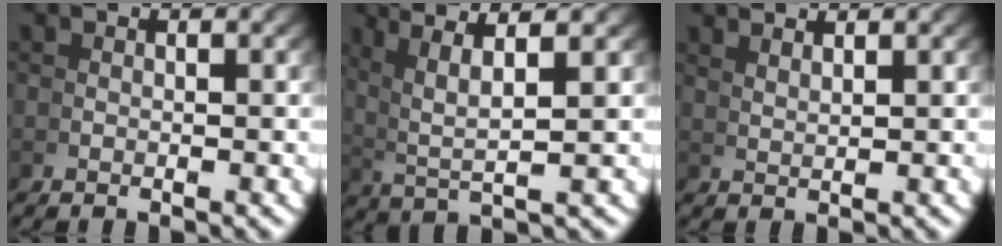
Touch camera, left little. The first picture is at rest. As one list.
[{"total": 6.7, "force": [3.4, 2.3, 5.3], "torque": [-0.093, 0.009, 0.060]}, {"total": 2.7, "force": [2.4, -1.1, 0.4], "torque": [0.003, 0.004, 0.050]}]